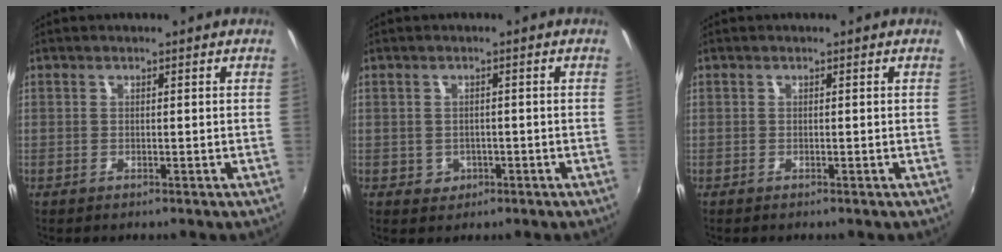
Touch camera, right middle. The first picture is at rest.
{"total": 2.6, "force": [-0.6, 2.5, 0.7], "torque": [-0.016, -0.001, -0.005]}
{"total": 0.0}